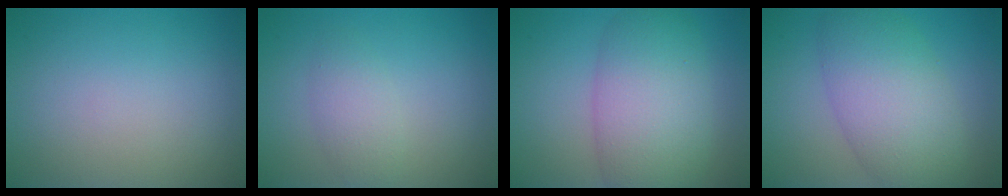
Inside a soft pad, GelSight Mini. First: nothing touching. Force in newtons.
{"total": 2.2, "press": 2.2, "slide": 0.0}
{"total": 8.2, "press": 8.1, "slide": 0.4}
{"total": 7.5, "press": 7.5, "slide": 0.3}